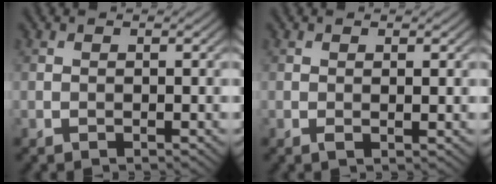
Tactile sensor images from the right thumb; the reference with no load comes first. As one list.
[{"total": 1.0, "force": [0.1, 0.2, 1.0], "torque": [-0.020, -0.001, 0.001]}]